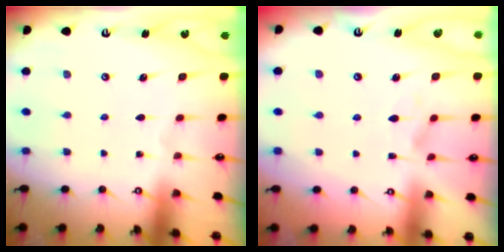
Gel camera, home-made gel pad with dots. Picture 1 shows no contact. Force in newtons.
{"total": 1.9, "press": 1.5, "slide": 1.1}